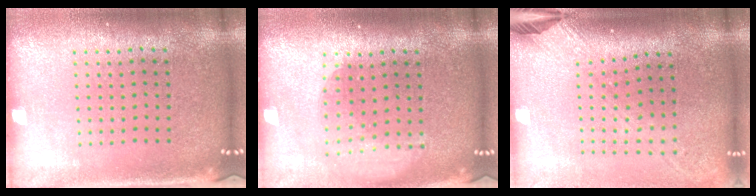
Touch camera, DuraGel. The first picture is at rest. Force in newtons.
{"total": 1.6, "press": 1.2, "slide": 1.0}
{"total": 2.4, "press": 1.8, "slide": 1.7}